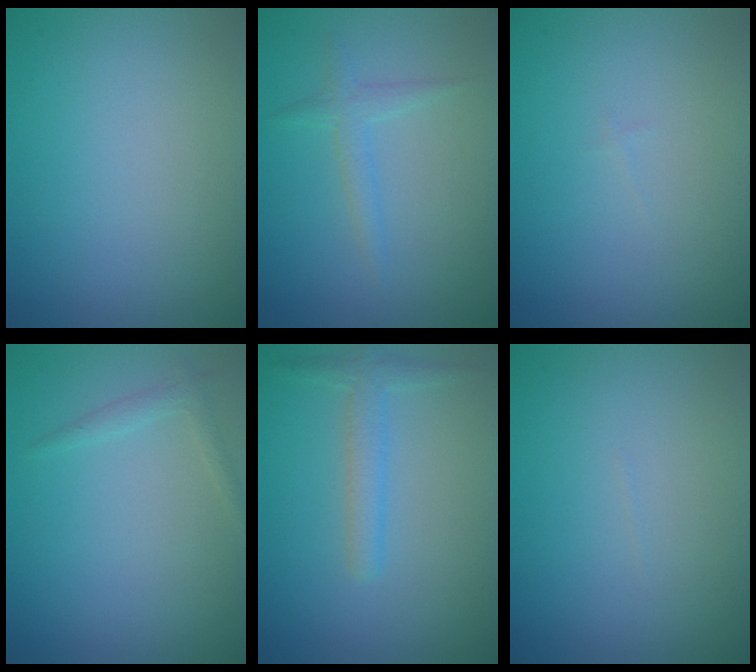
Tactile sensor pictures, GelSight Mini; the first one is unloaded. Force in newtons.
{"total": 1.5, "press": 1.5, "slide": 0.1}
{"total": 0.0}
{"total": 1.0, "press": 1.0, "slide": 0.1}
{"total": 2.0, "press": 2.0, "slide": 0.1}
{"total": 0.0}